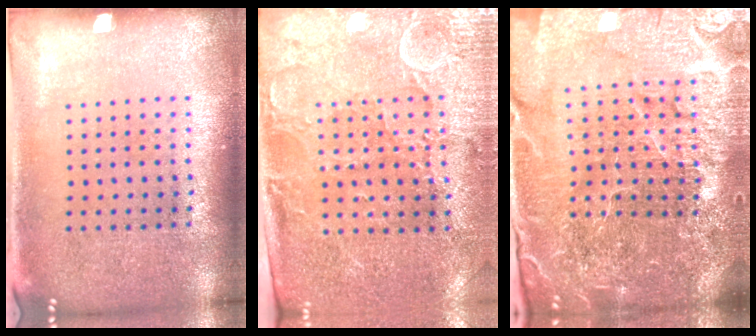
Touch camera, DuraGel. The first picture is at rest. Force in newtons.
{"total": 3.1, "press": 2.9, "slide": 1.2}
{"total": 6.1, "press": 5.4, "slide": 2.8}